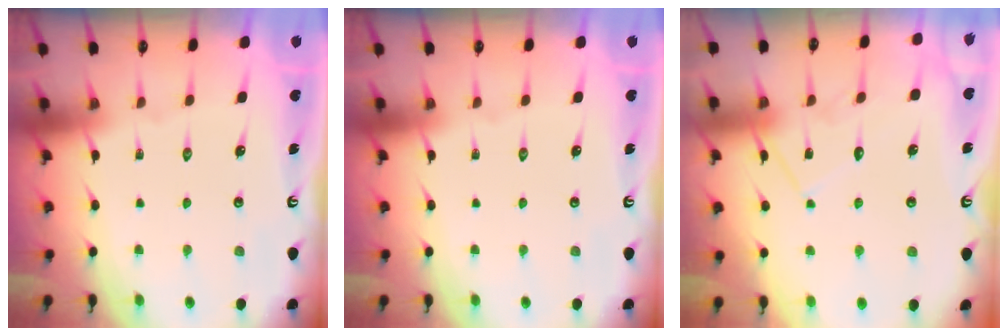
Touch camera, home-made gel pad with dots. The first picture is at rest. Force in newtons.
{"total": 0.0}
{"total": 11.5, "press": 11.5, "slide": 0.8}